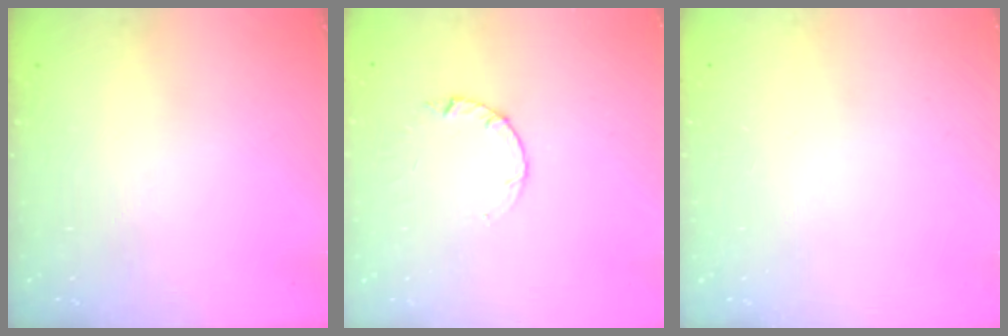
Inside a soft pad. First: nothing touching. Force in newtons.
{"total": 0.9, "press": 0.8, "slide": 0.2}
{"total": 0.0}